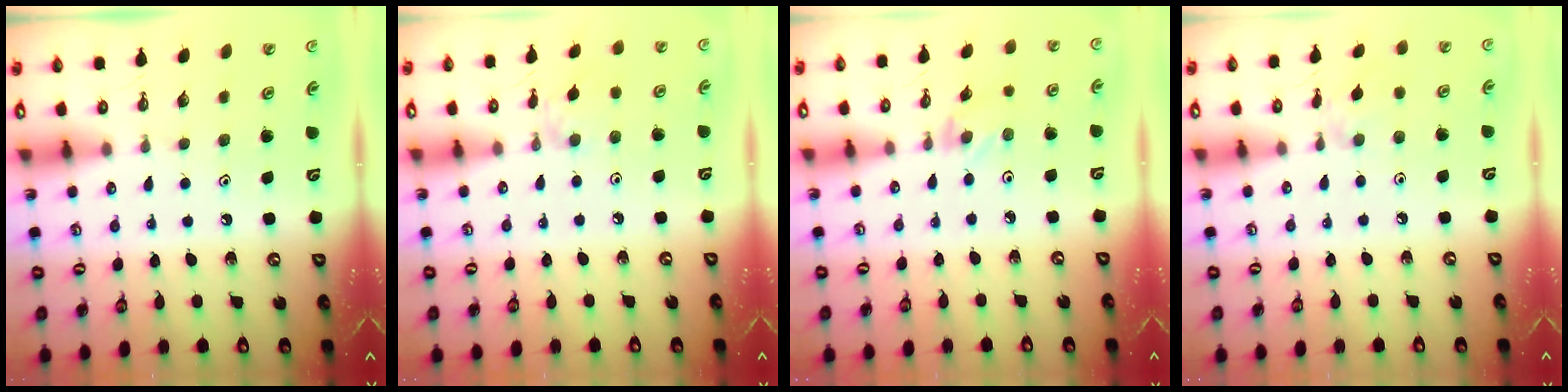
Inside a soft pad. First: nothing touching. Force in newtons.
{"total": 2.1, "press": 2.1, "slide": 0.4}
{"total": 0.9, "press": 0.9, "slide": 0.2}
{"total": 1.6, "press": 1.6, "slide": 0.3}